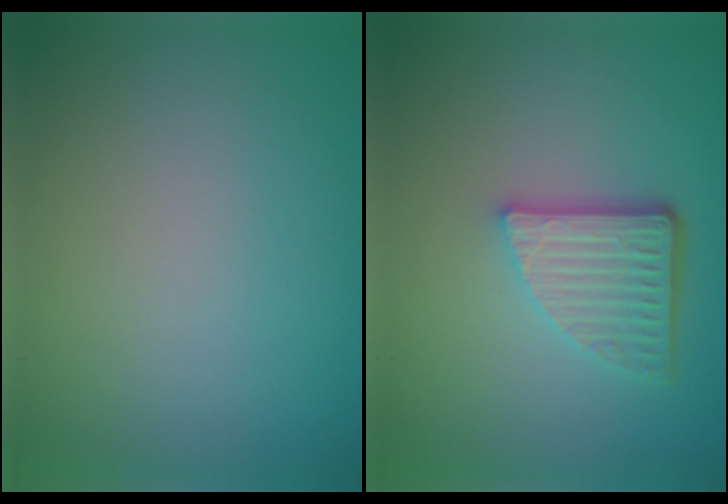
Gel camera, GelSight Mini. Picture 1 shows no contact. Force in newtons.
{"total": 5.0, "press": 3.5, "slide": 3.6}